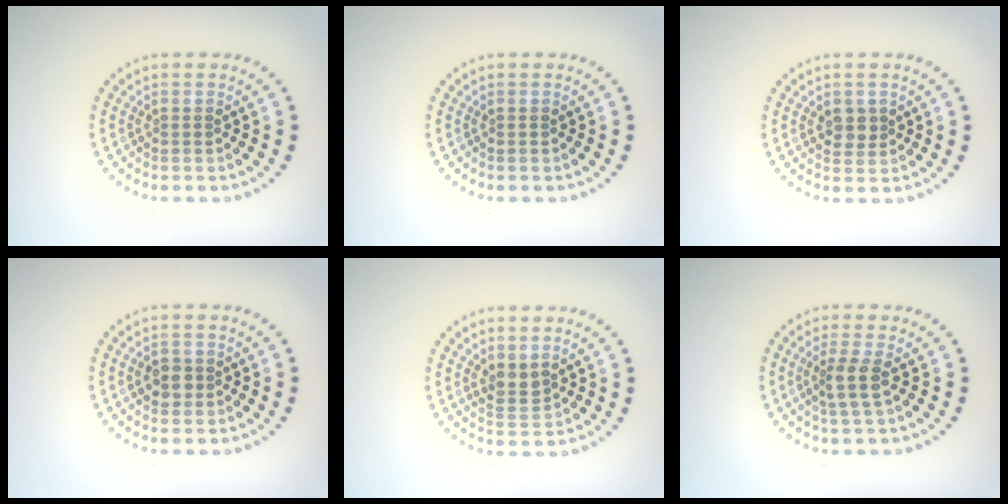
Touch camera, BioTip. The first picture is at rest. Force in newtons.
{"total": 0.0}
{"total": 1.8, "press": 1.8, "slide": 0.4}
{"total": 1.8, "press": 1.7, "slide": 0.6}
{"total": 1.8, "press": 1.5, "slide": 1.0}
{"total": 2.2, "press": 1.8, "slide": 1.3}